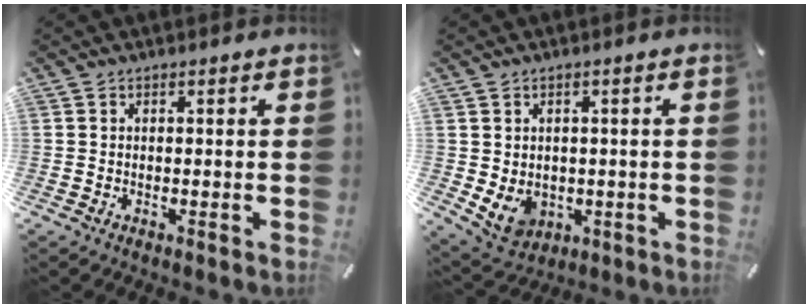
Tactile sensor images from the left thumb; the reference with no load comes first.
{"total": 5.9, "force": [-0.2, 5.2, 2.7], "torque": [-0.054, -0.008, -0.006]}